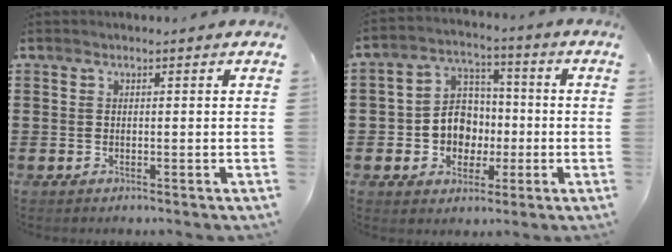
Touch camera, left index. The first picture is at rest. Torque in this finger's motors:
{"motor_torque": [0.62, 0.32, 0.37, 0.09]}